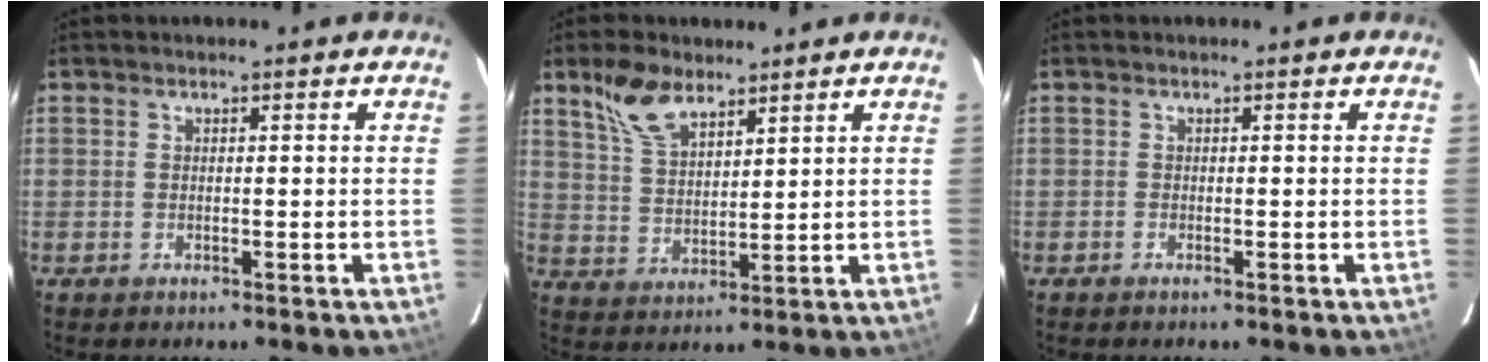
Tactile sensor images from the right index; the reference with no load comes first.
{"total": 8.6, "force": [5.9, 4.0, 4.7], "torque": [-0.092, 0.016, 0.121]}
{"total": 0.0}